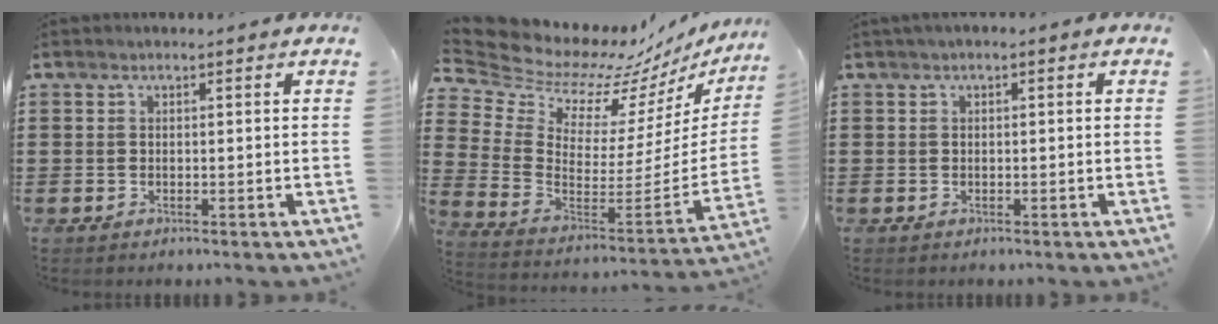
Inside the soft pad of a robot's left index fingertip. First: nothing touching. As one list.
[{"total": 8.8, "force": [7.8, 3.7, 1.4], "torque": [-0.081, -0.066, 0.139]}, {"total": 0.7, "force": [-0.1, 0.5, 0.5], "torque": [-0.009, 0.004, -0.003]}]